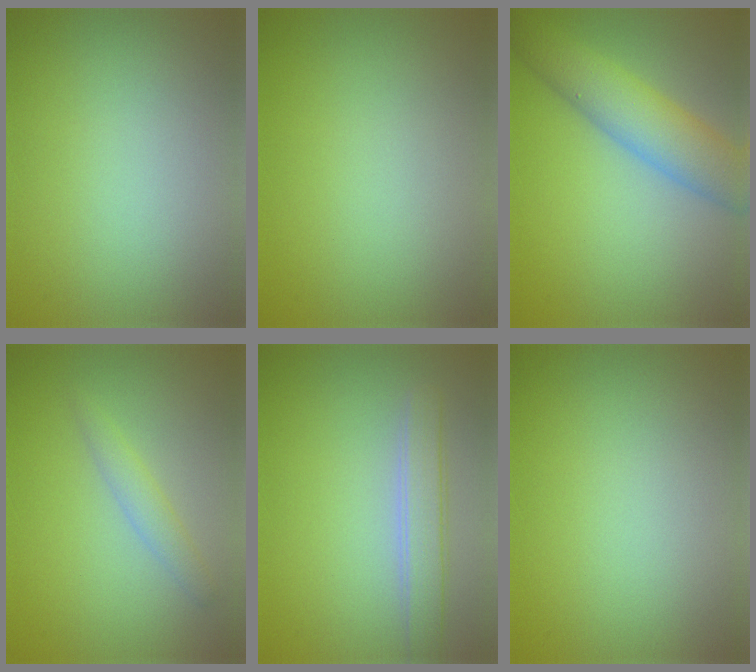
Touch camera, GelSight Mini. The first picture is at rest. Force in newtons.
{"total": 0.0}
{"total": 5.9, "press": 5.9, "slide": 0.2}
{"total": 1.6, "press": 1.6, "slide": 0.0}
{"total": 2.7, "press": 2.7, "slide": 0.5}
{"total": 0.0}